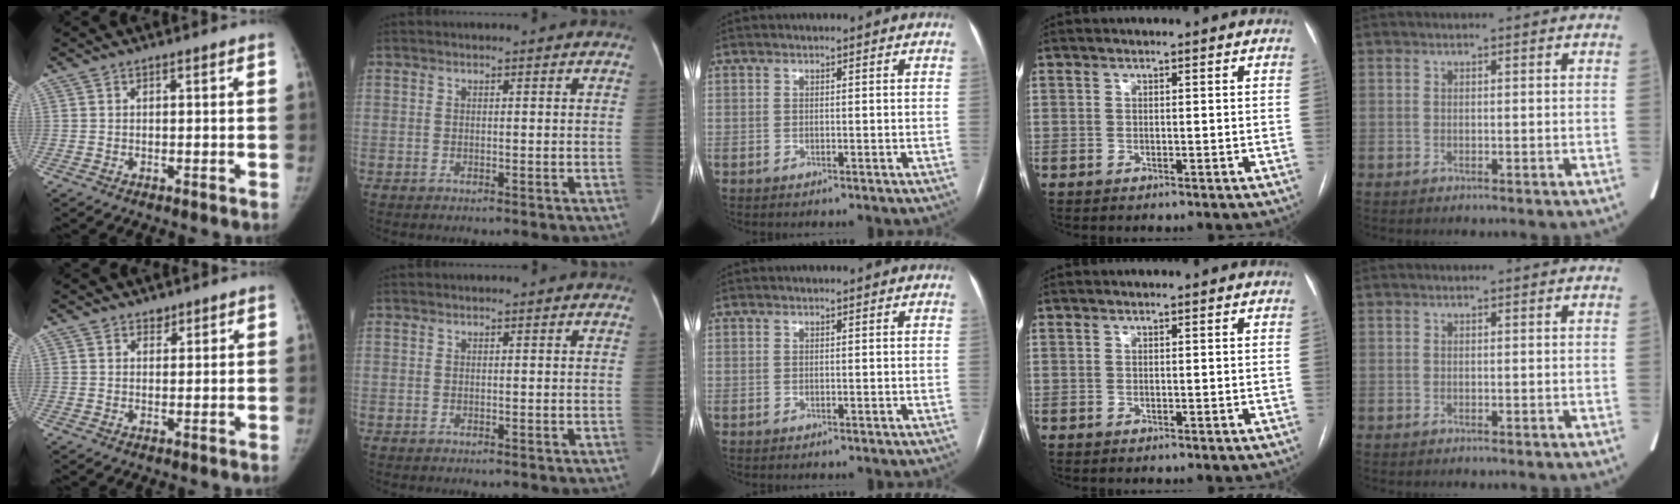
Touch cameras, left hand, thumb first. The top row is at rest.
{"thumb": {"total": 1.8, "force": [1.4, 1.2, 0.2], "torque": [0.013, -0.008, 0.017]}}